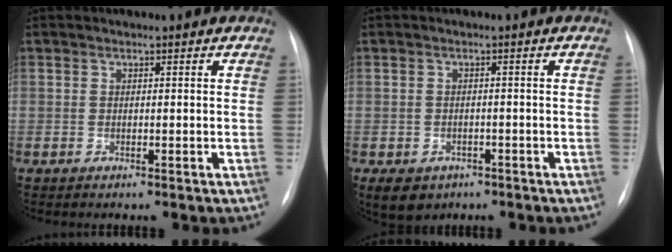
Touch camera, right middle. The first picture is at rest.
{"total": 8.7, "force": [-4.9, 6.6, 3.0], "torque": [-0.074, -0.002, -0.059]}